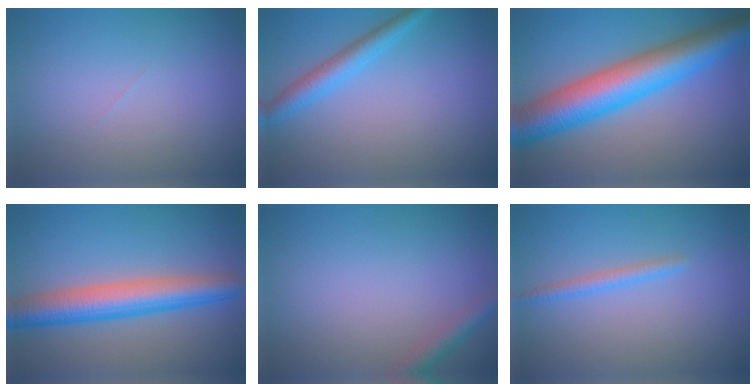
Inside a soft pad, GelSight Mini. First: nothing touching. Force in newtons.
{"total": 2.7, "press": 2.7, "slide": 0.3}
{"total": 9.5, "press": 9.5, "slide": 0.2}
{"total": 6.3, "press": 6.3, "slide": 0.2}
{"total": 1.9, "press": 1.9, "slide": 0.1}
{"total": 1.4, "press": 1.4, "slide": 0.0}